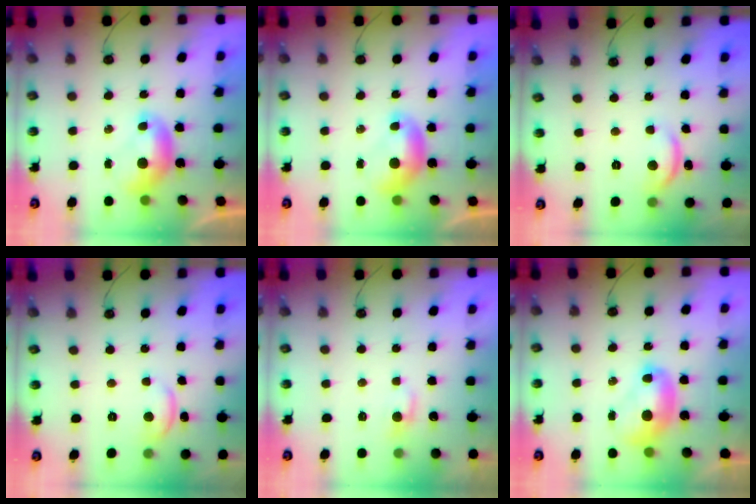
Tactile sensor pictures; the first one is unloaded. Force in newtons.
{"total": 0.0}
{"total": 3.4, "press": 3.4, "slide": 0.3}
{"total": 1.7, "press": 1.7, "slide": 0.4}
{"total": 0.0}
{"total": 2.5, "press": 2.5, "slide": 0.2}